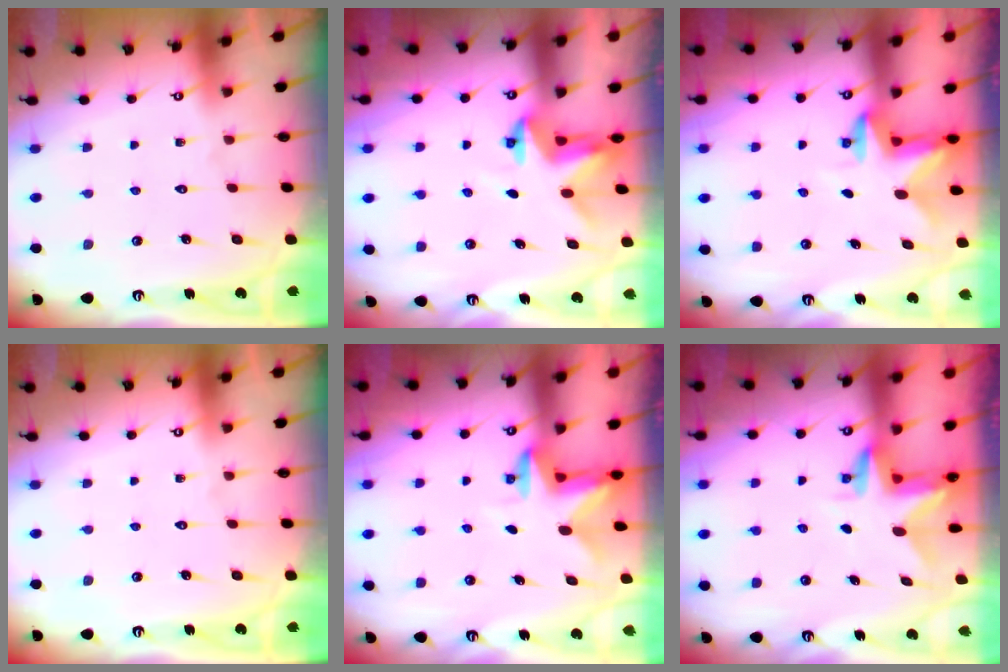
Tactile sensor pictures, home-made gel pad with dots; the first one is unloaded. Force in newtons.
{"total": 3.0, "press": 3.0, "slide": 0.1}
{"total": 2.8, "press": 2.8, "slide": 0.6}
{"total": 0.0}
{"total": 2.8, "press": 2.8, "slide": 0.6}
{"total": 3.0, "press": 3.0, "slide": 0.3}